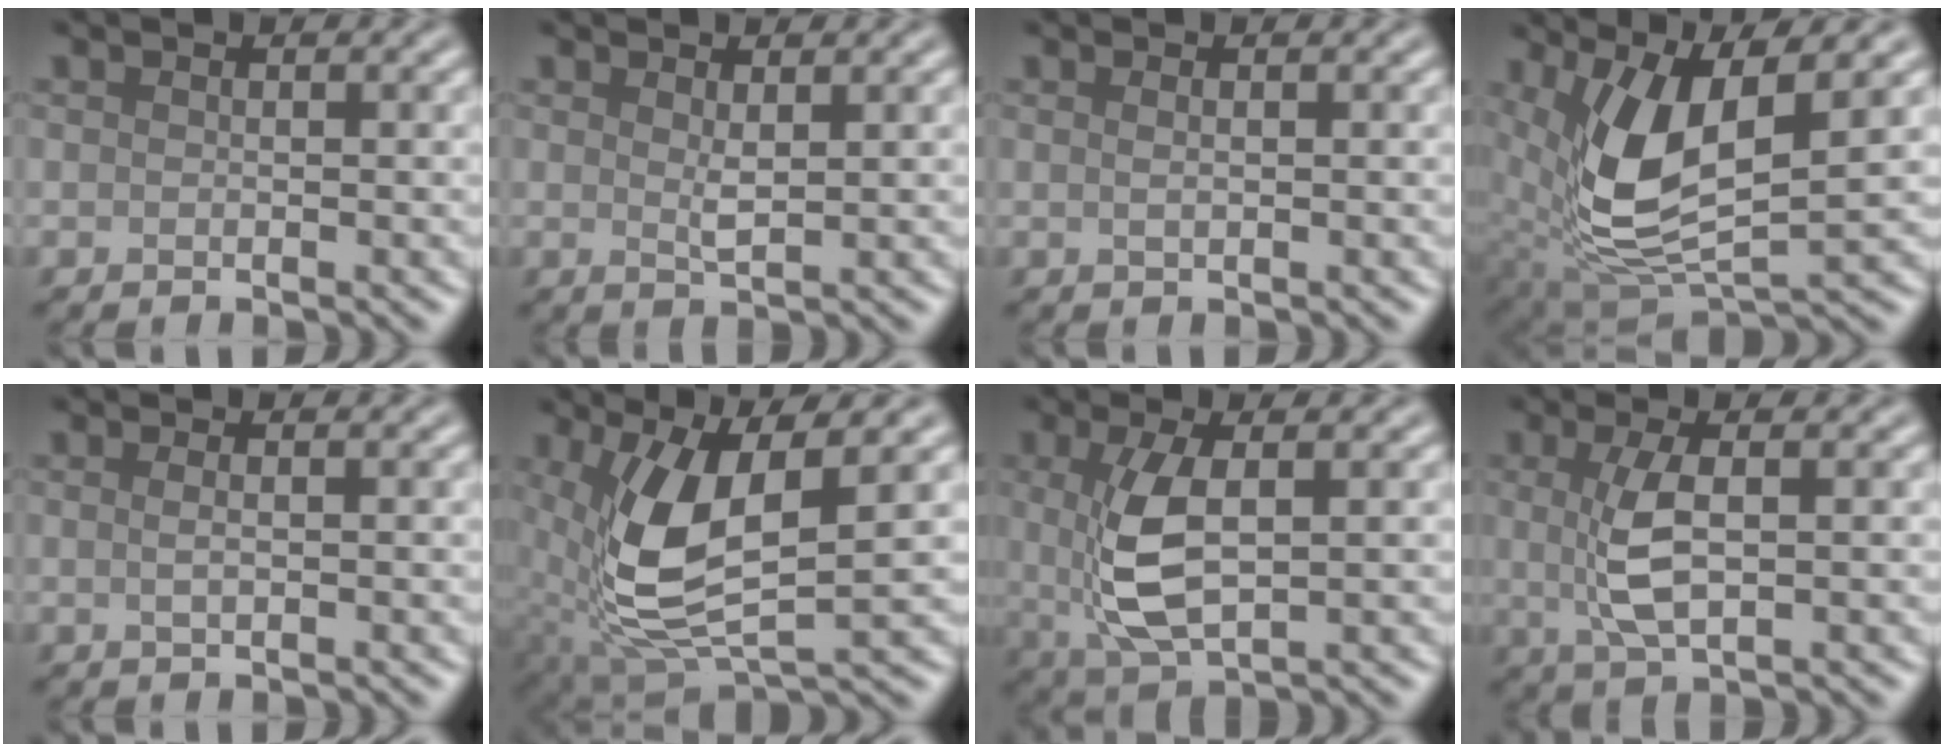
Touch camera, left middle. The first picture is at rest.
{"total": 1.0, "force": [0.4, 0.0, 0.9], "torque": [-0.024, -0.006, 0.012]}
{"total": 0.9, "force": [0.3, 0.4, 0.8], "torque": [-0.008, -0.003, -0.001]}
{"total": 8.9, "force": [1.7, 3.7, 7.9], "torque": [-0.179, -0.014, 0.038]}
{"total": 1.0, "force": [0.0, 0.4, 1.0], "torque": [-0.016, -0.004, -0.003]}
{"total": 9.5, "force": [0.8, 4.0, 8.6], "torque": [-0.201, -0.019, 0.024]}
{"total": 5.5, "force": [0.2, 2.1, 5.0], "torque": [-0.117, -0.009, 0.012]}
{"total": 3.6, "force": [0.2, 1.0, 3.4], "torque": [-0.080, -0.002, 0.011]}